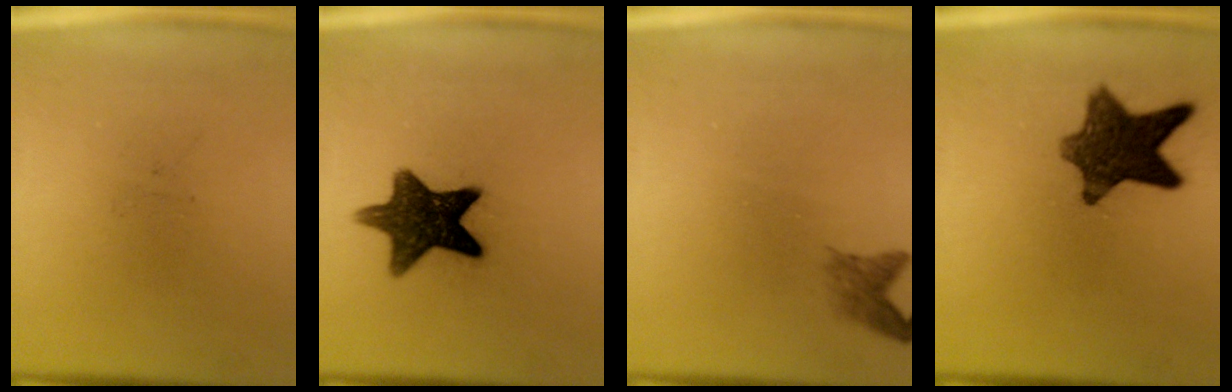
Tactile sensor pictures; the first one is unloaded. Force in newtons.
{"total": 12.2}
{"total": 2.0}
{"total": 10.7}